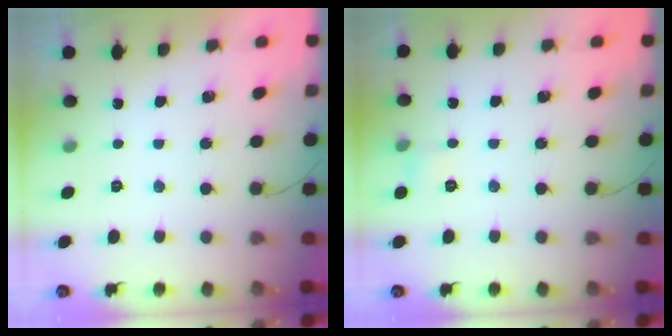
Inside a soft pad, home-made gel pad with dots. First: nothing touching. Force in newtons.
{"total": 3.7, "press": 3.5, "slide": 1.2}